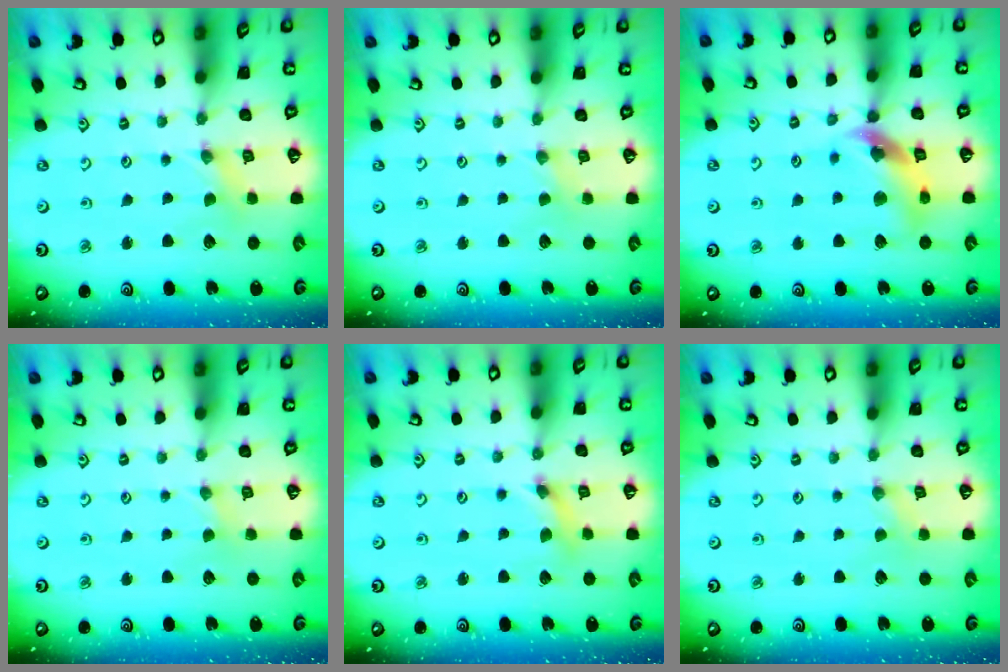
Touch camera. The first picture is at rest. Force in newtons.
{"total": 0.8, "press": 0.8, "slide": 0.2}
{"total": 12.0, "press": 11.9, "slide": 1.7}
{"total": 1.1, "press": 1.1, "slide": 0.2}
{"total": 3.5, "press": 3.5, "slide": 0.5}
{"total": 0.0}